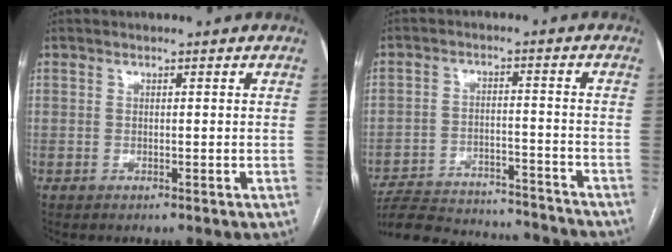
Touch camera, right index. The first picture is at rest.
{"total": 21.7, "force": [-20.4, 3.5, 6.5], "torque": [-0.133, -0.013, -0.284]}